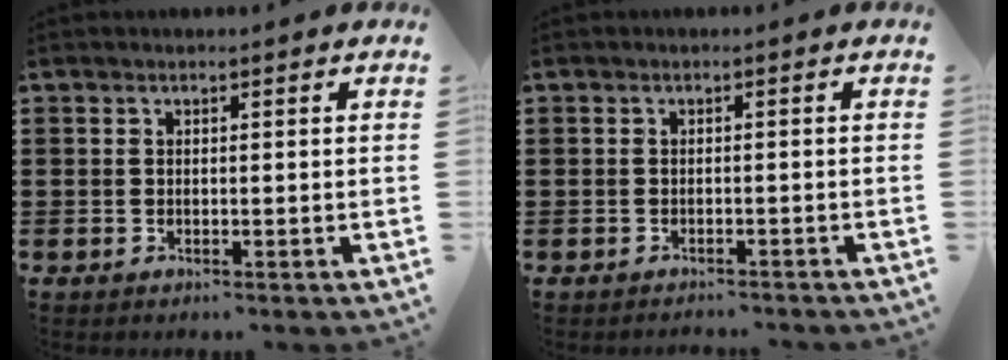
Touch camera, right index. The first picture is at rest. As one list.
[{"total": 1.0, "force": [-1.0, 0.2, -0.2], "torque": [0.000, 0.002, -0.023]}]